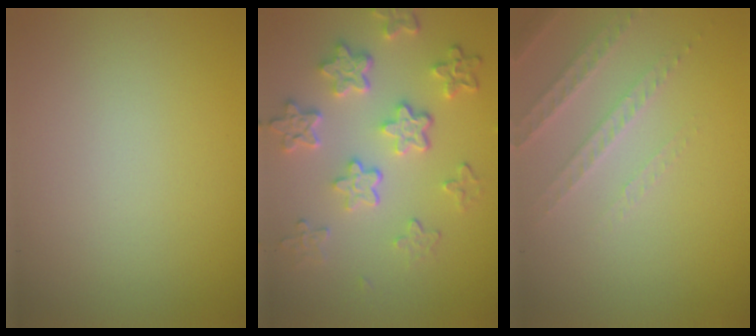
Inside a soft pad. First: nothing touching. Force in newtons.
{"total": 5.9, "press": 4.4, "slide": 3.9}
{"total": 2.5, "press": 2.4, "slide": 0.7}